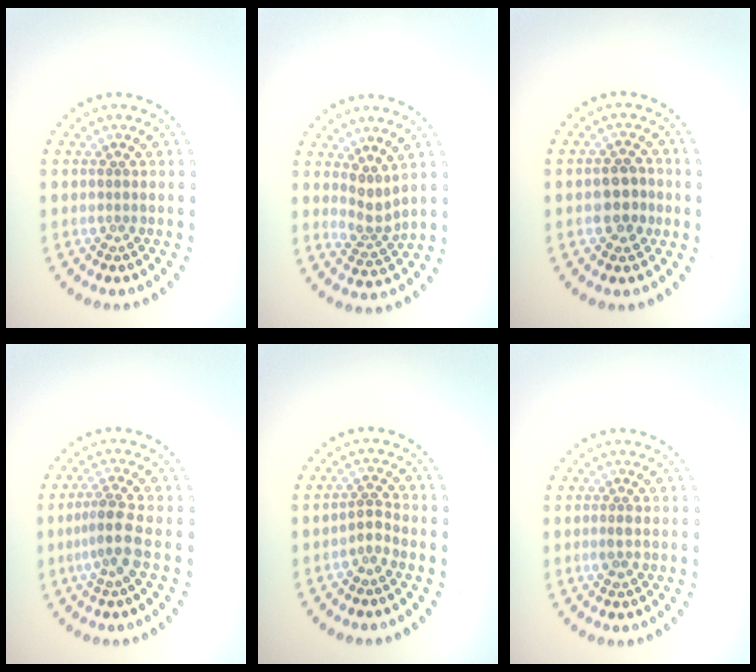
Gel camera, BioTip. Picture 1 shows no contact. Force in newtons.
{"total": 2.4, "press": 1.7, "slide": 1.7}
{"total": 2.9, "press": 2.8, "slide": 0.4}
{"total": 3.0, "press": 2.8, "slide": 1.1}
{"total": 1.6, "press": 1.1, "slide": 1.1}
{"total": 1.0, "press": 0.9, "slide": 0.4}